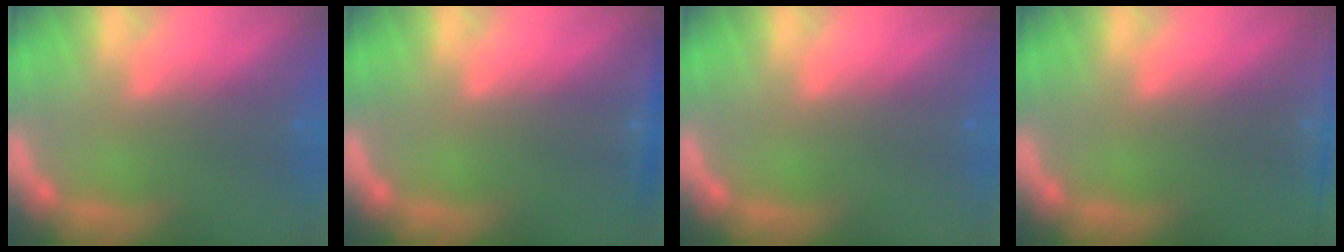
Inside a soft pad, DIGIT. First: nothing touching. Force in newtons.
{"total": 1.4}
{"total": 0.0}
{"total": 8.5}